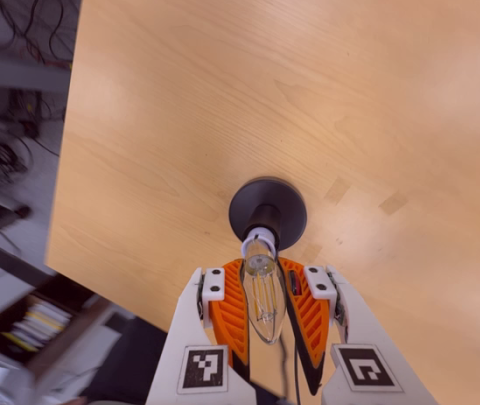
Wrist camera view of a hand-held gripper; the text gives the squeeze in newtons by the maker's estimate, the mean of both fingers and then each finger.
{"total": 20.8, "left": 22.2, "right": 19.5}